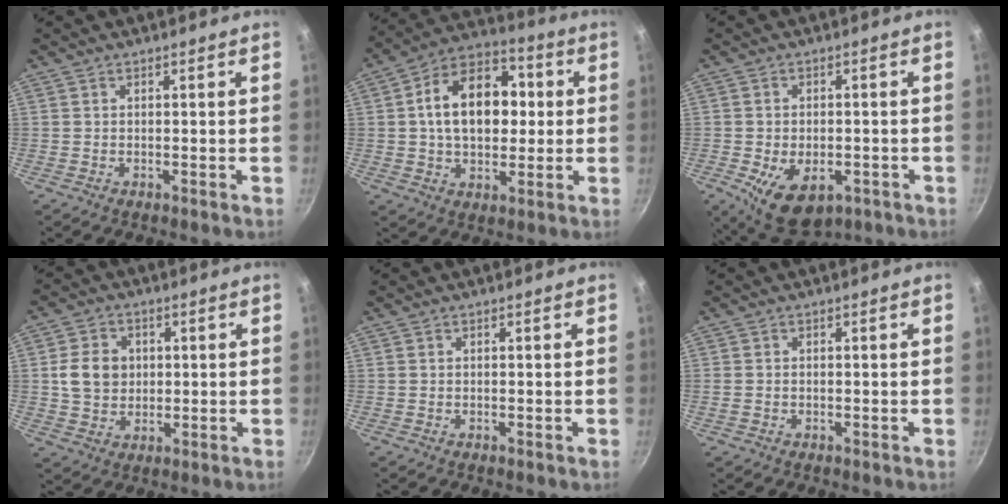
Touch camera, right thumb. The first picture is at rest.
{"total": 17.3, "force": [1.9, 11.7, 12.5], "torque": [-0.161, 0.027, 0.015]}
{"total": 10.8, "force": [-3.8, 6.5, 7.8], "torque": [-0.108, -0.001, -0.044]}
{"total": 7.9, "force": [1.0, 6.6, 4.2], "torque": [-0.052, 0.004, 0.013]}
{"total": 0.0}
{"total": 1.0, "force": [-0.2, 0.9, 0.5], "torque": [-0.011, 0.001, -0.004]}